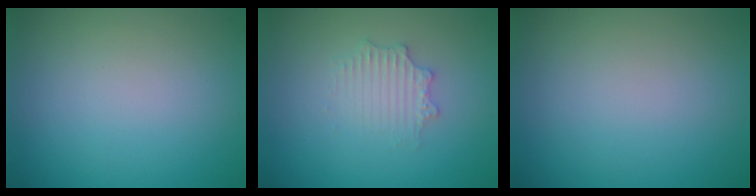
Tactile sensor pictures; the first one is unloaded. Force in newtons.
{"total": 2.2, "press": 2.2, "slide": 0.4}
{"total": 0.0}